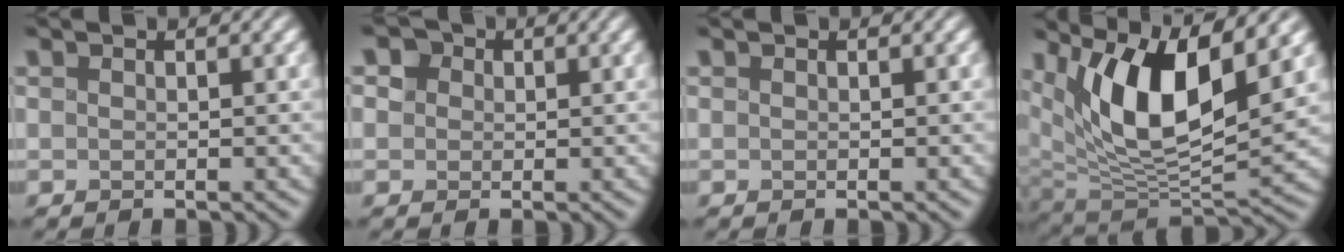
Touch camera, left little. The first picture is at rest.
{"total": 3.3, "force": [1.6, 2.5, 1.5], "torque": [-0.039, 0.008, 0.022]}
{"total": 0.0}
{"total": 9.8, "force": [4.1, 4.0, 8.0], "torque": [-0.136, -0.012, 0.074]}